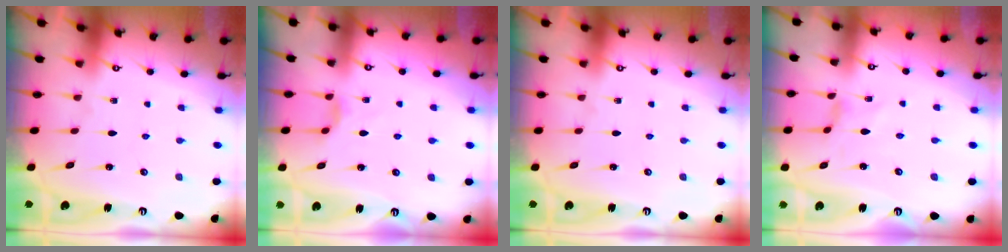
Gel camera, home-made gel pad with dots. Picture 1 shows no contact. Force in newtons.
{"total": 2.6, "press": 2.6, "slide": 0.4}
{"total": 0.0}
{"total": 0.0}